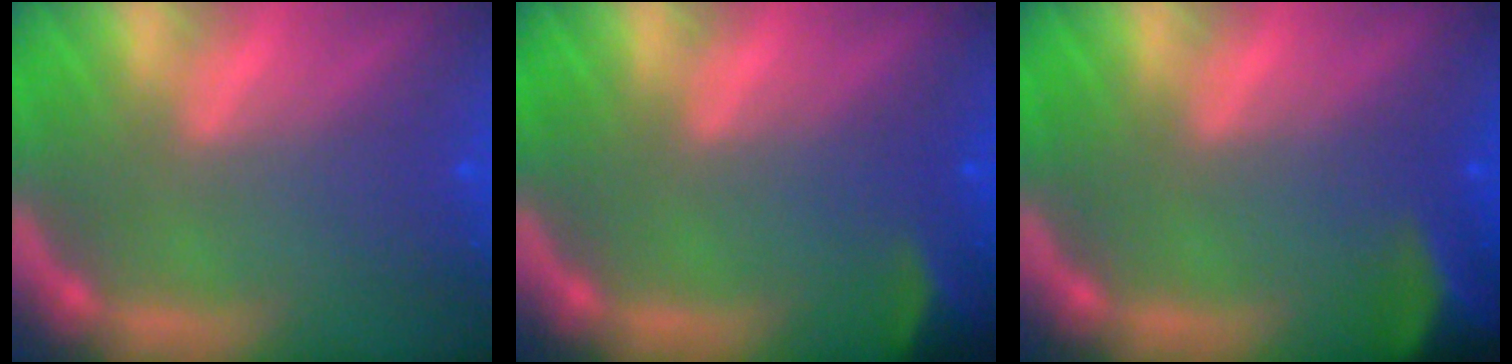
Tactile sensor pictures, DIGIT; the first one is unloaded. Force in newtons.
{"total": 2.4}
{"total": 4.5}